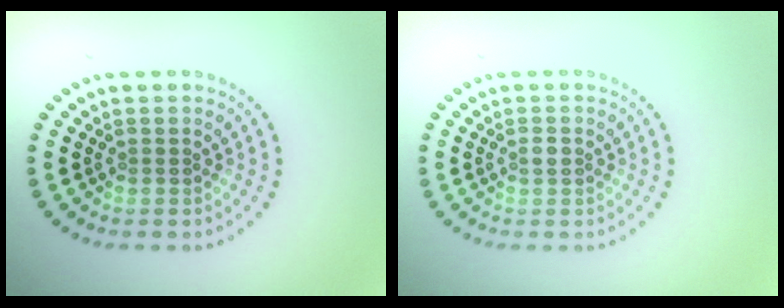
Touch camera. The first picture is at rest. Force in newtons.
{"total": 0.8, "press": 0.7, "slide": 0.3}